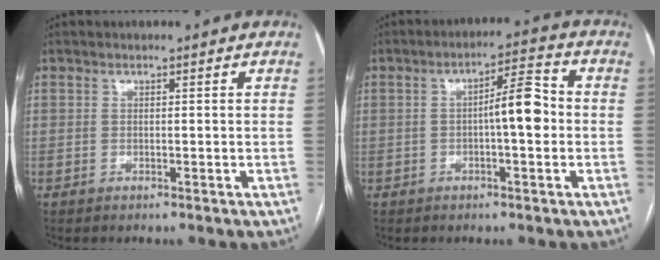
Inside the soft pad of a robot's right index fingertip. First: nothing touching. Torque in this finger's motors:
{"motor_torque": [0.77, -0.02, 0.29, 0.04]}